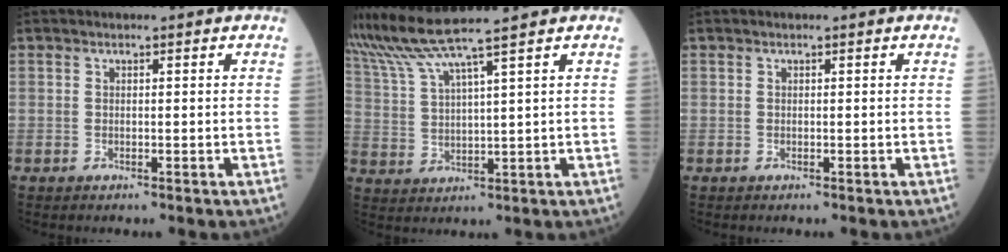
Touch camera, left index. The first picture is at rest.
{"total": 8.4, "force": [7.0, -2.5, 4.0], "torque": [-0.089, 0.008, 0.140]}
{"total": 0.0}